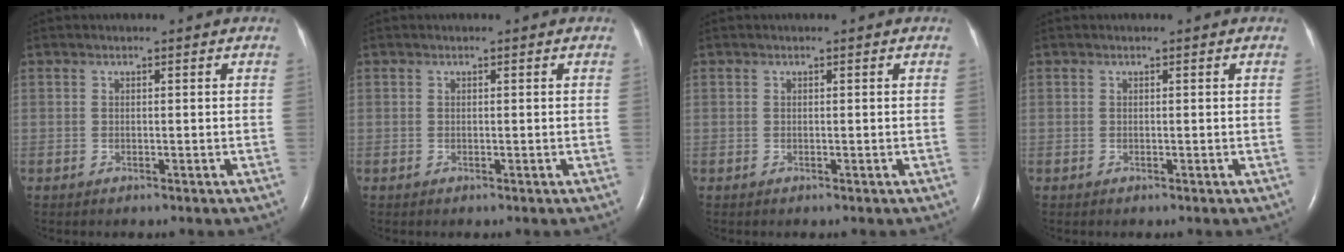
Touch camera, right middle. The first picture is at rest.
{"total": 0.0}
{"total": 0.0}
{"total": 0.0}